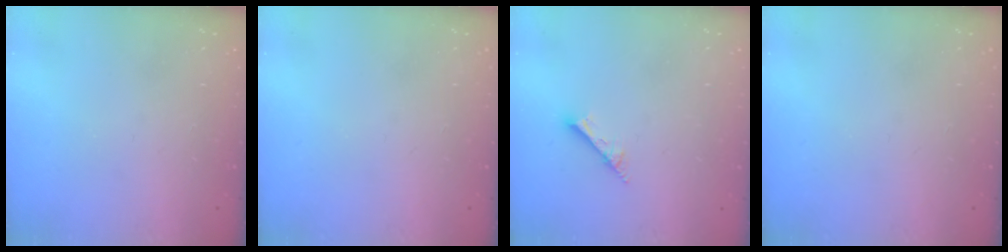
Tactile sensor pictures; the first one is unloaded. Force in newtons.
{"total": 0.0}
{"total": 2.0, "press": 2.0, "slide": 0.1}
{"total": 0.0}